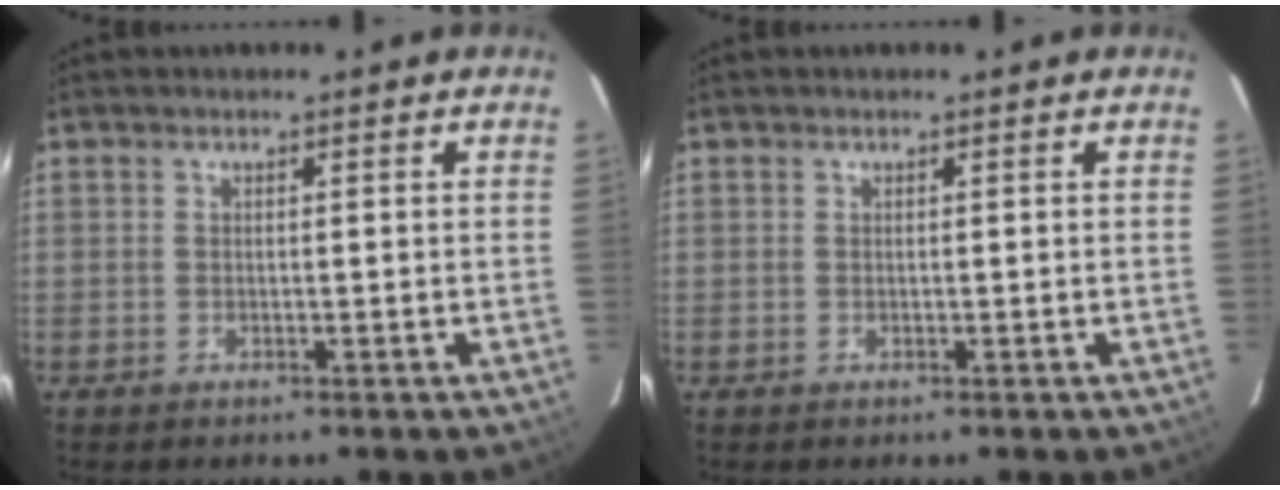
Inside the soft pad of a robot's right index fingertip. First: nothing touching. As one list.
[{"total": 0.0}]